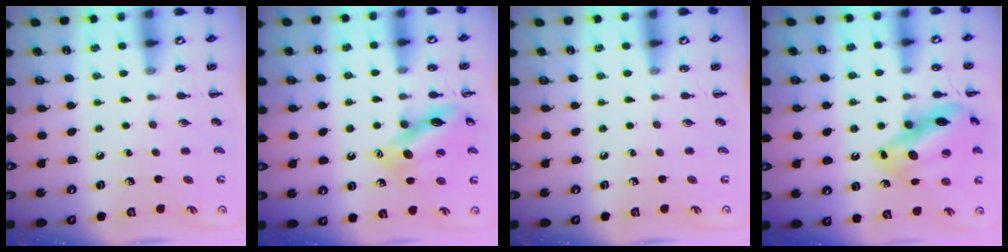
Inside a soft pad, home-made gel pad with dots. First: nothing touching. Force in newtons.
{"total": 14.5, "press": 14.5, "slide": 1.2}
{"total": 0.0}
{"total": 16.2, "press": 16.2, "slide": 1.5}